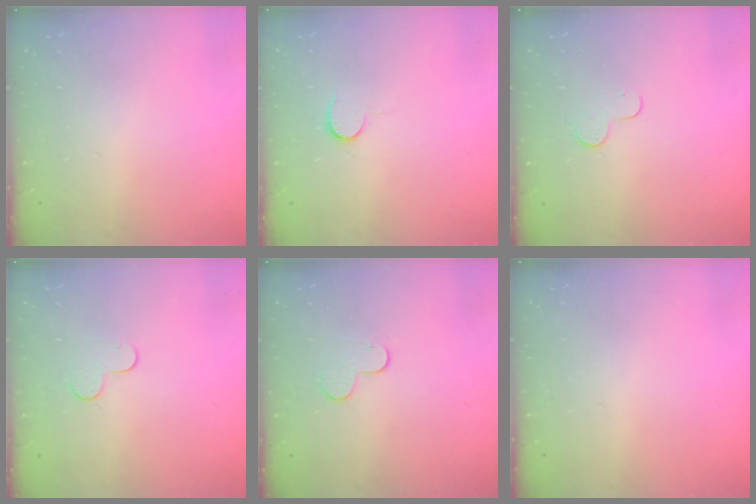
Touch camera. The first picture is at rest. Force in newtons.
{"total": 4.0, "press": 4.0, "slide": 0.4}
{"total": 5.0, "press": 5.0, "slide": 0.4}
{"total": 5.9, "press": 5.9, "slide": 0.4}
{"total": 7.1, "press": 7.1, "slide": 0.6}
{"total": 0.0}